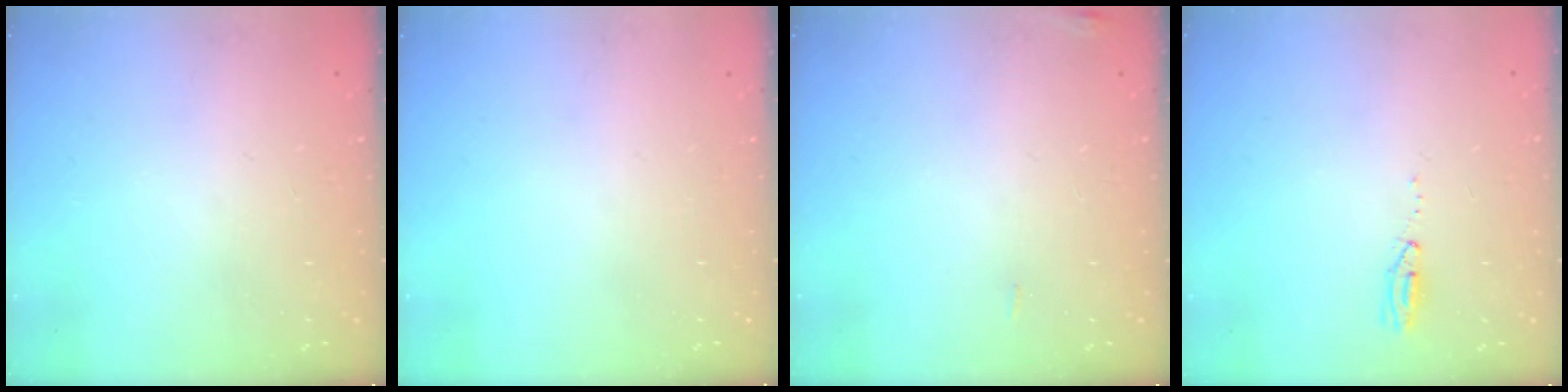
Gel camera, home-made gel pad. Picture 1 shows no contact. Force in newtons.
{"total": 0.0}
{"total": 4.4, "press": 4.3, "slide": 1.0}
{"total": 3.5, "press": 3.1, "slide": 1.6}